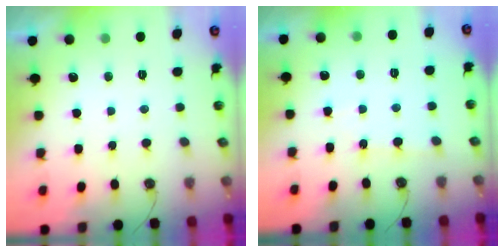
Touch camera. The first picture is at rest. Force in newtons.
{"total": 4.3, "press": 4.2, "slide": 0.5}